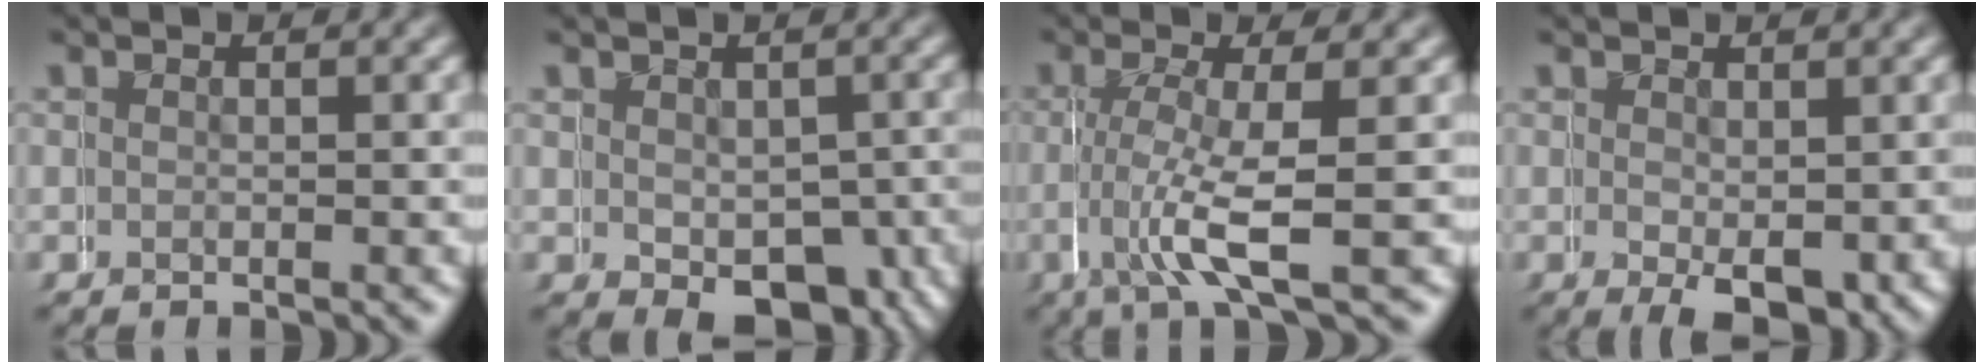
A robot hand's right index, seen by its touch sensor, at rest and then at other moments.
{"total": 5.0, "force": [-2.0, 3.3, 3.2], "torque": [-0.034, -0.015, -0.028]}
{"total": 4.0, "force": [0.1, 0.7, 4.0], "torque": [-0.088, -0.010, 0.006]}
{"total": 4.4, "force": [-1.0, 1.8, 3.9], "torque": [-0.067, -0.019, -0.005]}